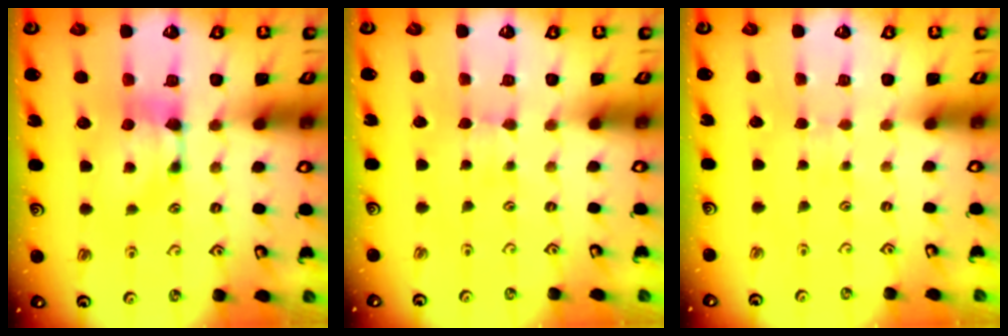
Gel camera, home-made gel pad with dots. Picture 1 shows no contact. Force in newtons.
{"total": 3.1, "press": 3.1, "slide": 0.4}
{"total": 3.7, "press": 3.7, "slide": 0.4}